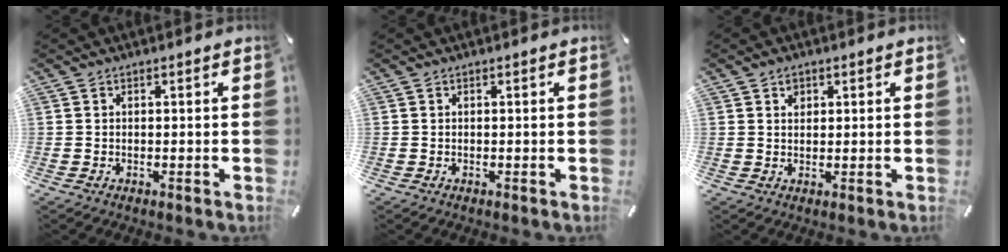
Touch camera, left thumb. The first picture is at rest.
{"total": 0.0}
{"total": 1.7, "force": [0.8, 1.4, 0.5], "torque": [-0.004, 0.001, 0.013]}